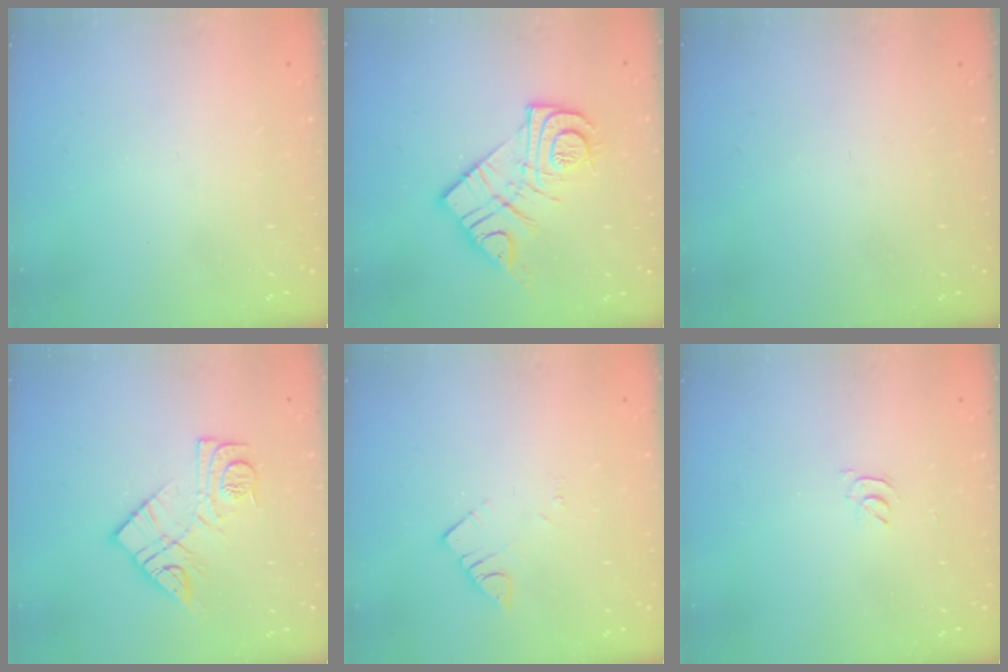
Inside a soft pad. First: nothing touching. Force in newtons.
{"total": 14.7, "press": 14.7, "slide": 1.3}
{"total": 0.0}
{"total": 12.0, "press": 12.0, "slide": 0.9}
{"total": 3.5, "press": 3.5, "slide": 0.2}
{"total": 2.9, "press": 2.9, "slide": 0.5}